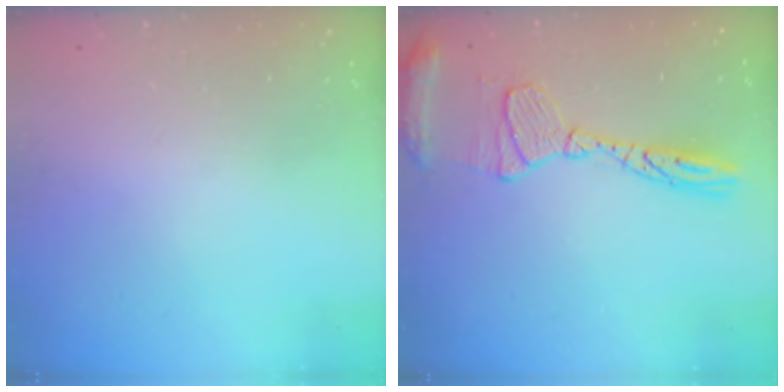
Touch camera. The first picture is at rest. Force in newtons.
{"total": 15.2, "press": 15.1, "slide": 1.3}